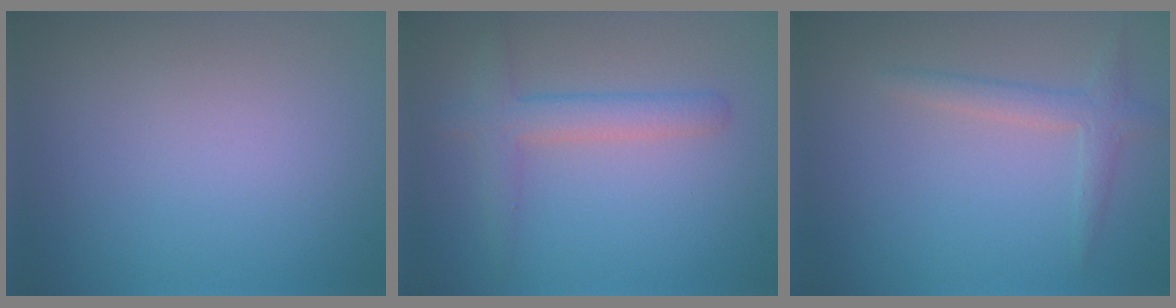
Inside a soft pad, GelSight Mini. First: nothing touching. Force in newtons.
{"total": 2.8, "press": 2.8, "slide": 0.1}
{"total": 2.1, "press": 2.1, "slide": 0.1}